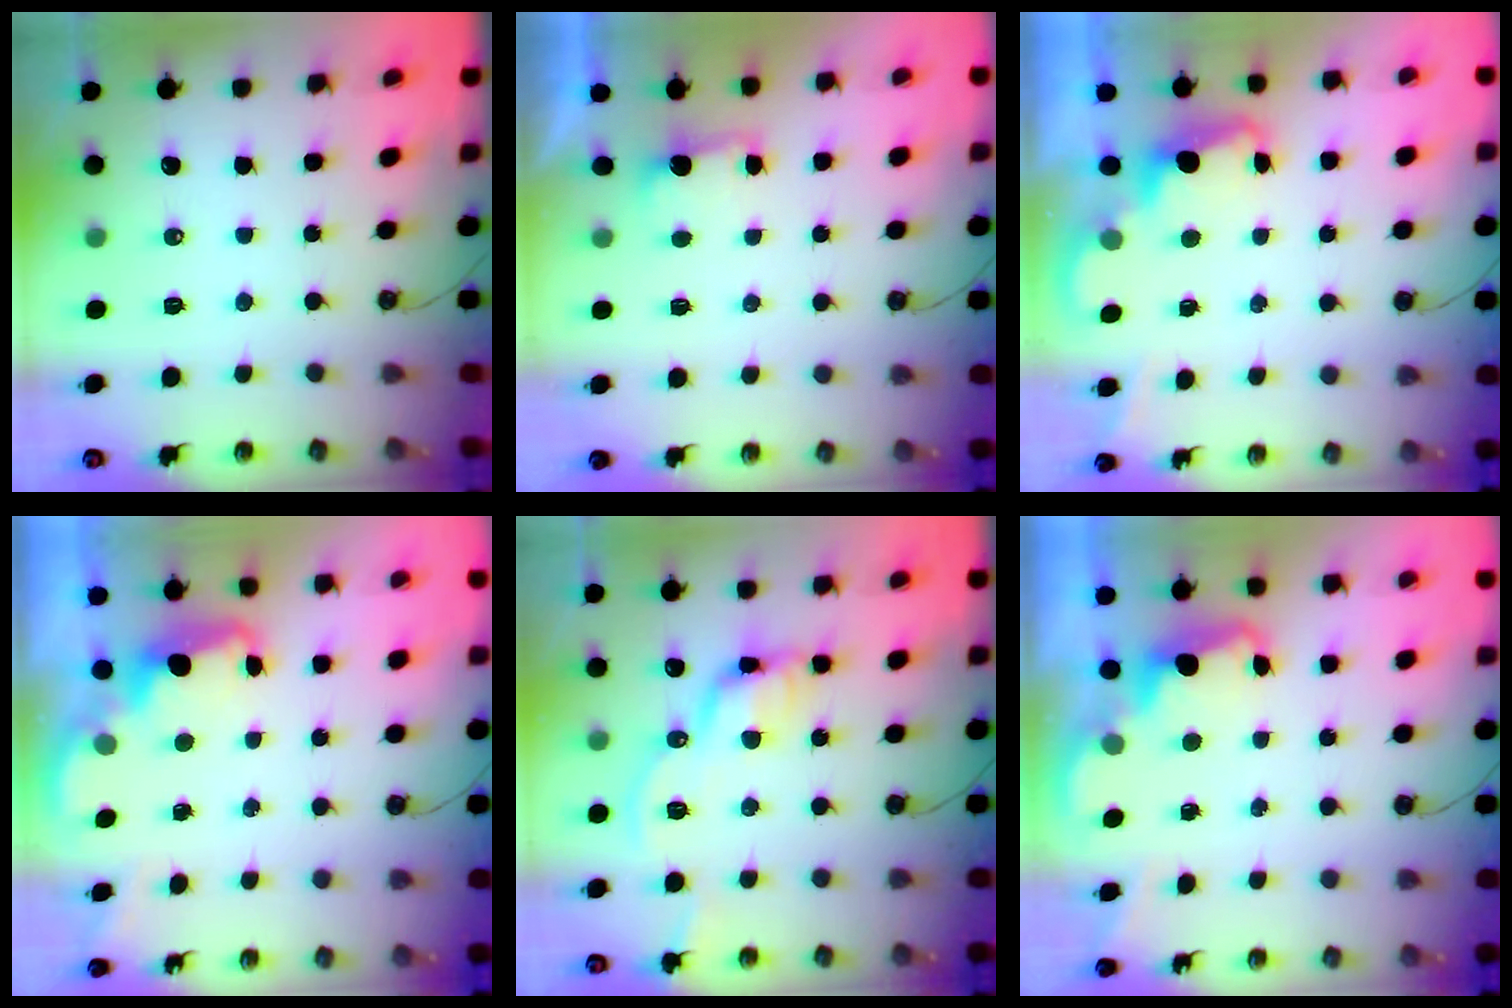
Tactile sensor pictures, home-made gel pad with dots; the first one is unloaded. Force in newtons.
{"total": 2.3, "press": 2.1, "slide": 1.0}
{"total": 2.3, "press": 2.3, "slide": 0.5}
{"total": 2.4, "press": 2.3, "slide": 0.5}
{"total": 11.2, "press": 11.1, "slide": 1.2}
{"total": 1.5, "press": 1.4, "slide": 0.7}